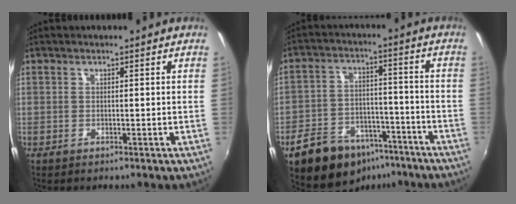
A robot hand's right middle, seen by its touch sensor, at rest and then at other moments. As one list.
[{"total": 16.4, "force": [-10.9, 9.4, 7.8], "torque": [-0.171, 0.003, -0.155]}]